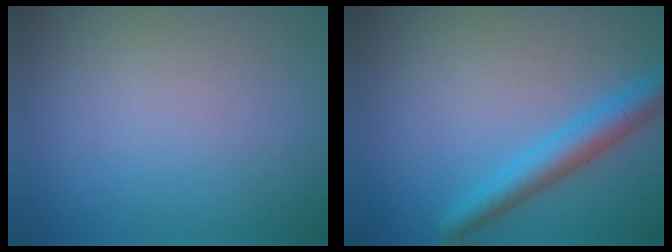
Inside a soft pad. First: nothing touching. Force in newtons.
{"total": 3.7, "press": 3.7, "slide": 0.1}